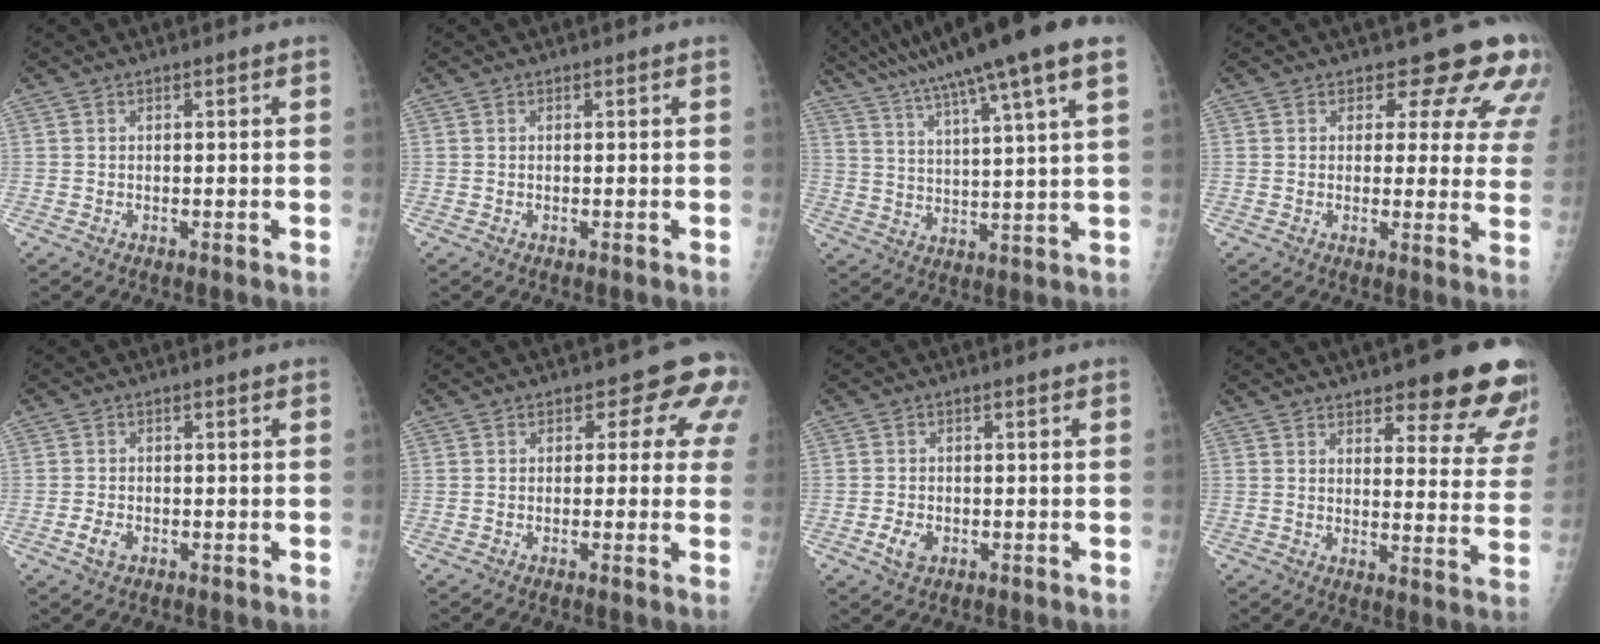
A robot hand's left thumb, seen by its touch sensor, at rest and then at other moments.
{"total": 0.0}
{"total": 20.1, "force": [13.6, 0.8, 14.7], "torque": [-0.250, -0.010, 0.210]}
{"total": 11.4, "force": [9.4, 5.1, 3.9], "torque": [0.008, -0.054, 0.080]}
{"total": 2.5, "force": [-1.1, 1.6, 1.6], "torque": [-0.032, 0.001, -0.019]}
{"total": 6.8, "force": [2.4, 4.3, 4.6], "torque": [-0.005, 0.000, 0.010]}
{"total": 3.1, "force": [-1.2, 2.1, 2.0], "torque": [-0.036, 0.001, -0.018]}
{"total": 18.3, "force": [13.0, 5.4, 11.7], "torque": [-0.104, -0.068, 0.151]}